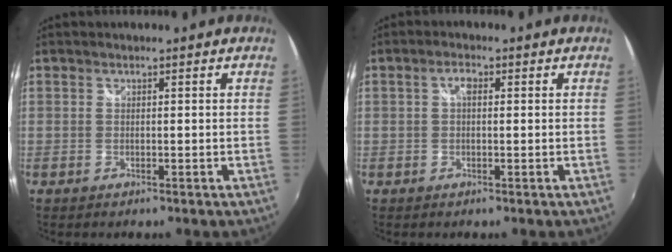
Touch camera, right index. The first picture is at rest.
{"total": 2.0, "force": [0.3, 1.0, 1.8], "torque": [-0.033, 0.007, 0.002]}